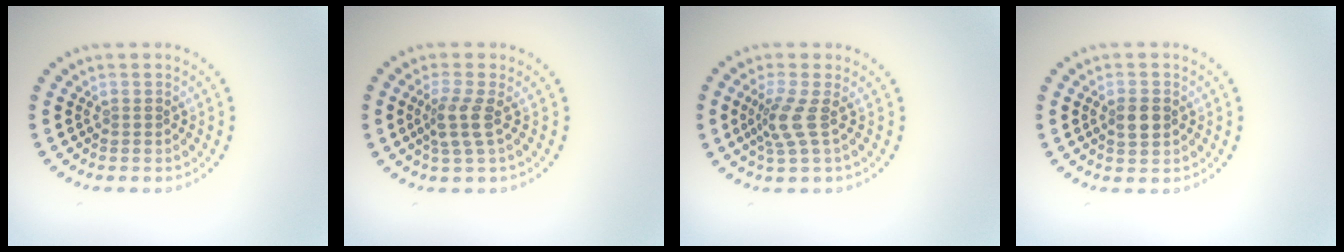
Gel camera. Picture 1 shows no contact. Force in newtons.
{"total": 2.4, "press": 1.8, "slide": 1.6}
{"total": 2.5, "press": 1.9, "slide": 1.7}
{"total": 2.1, "press": 2.1, "slide": 0.2}